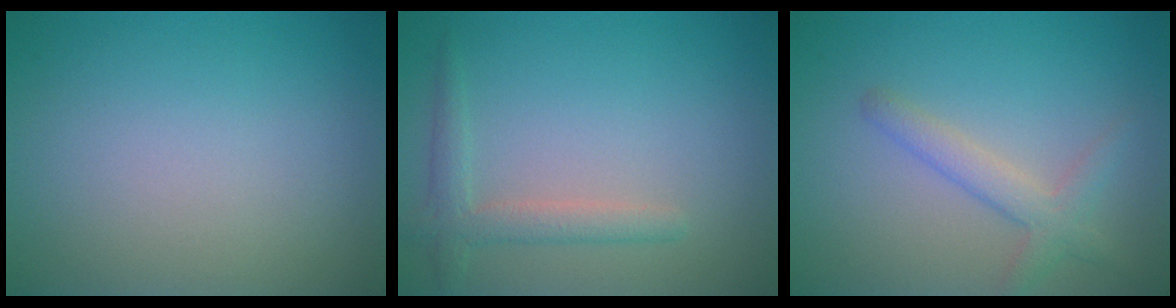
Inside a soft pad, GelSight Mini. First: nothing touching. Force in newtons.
{"total": 2.3, "press": 2.3, "slide": 0.2}
{"total": 2.6, "press": 2.5, "slide": 0.1}